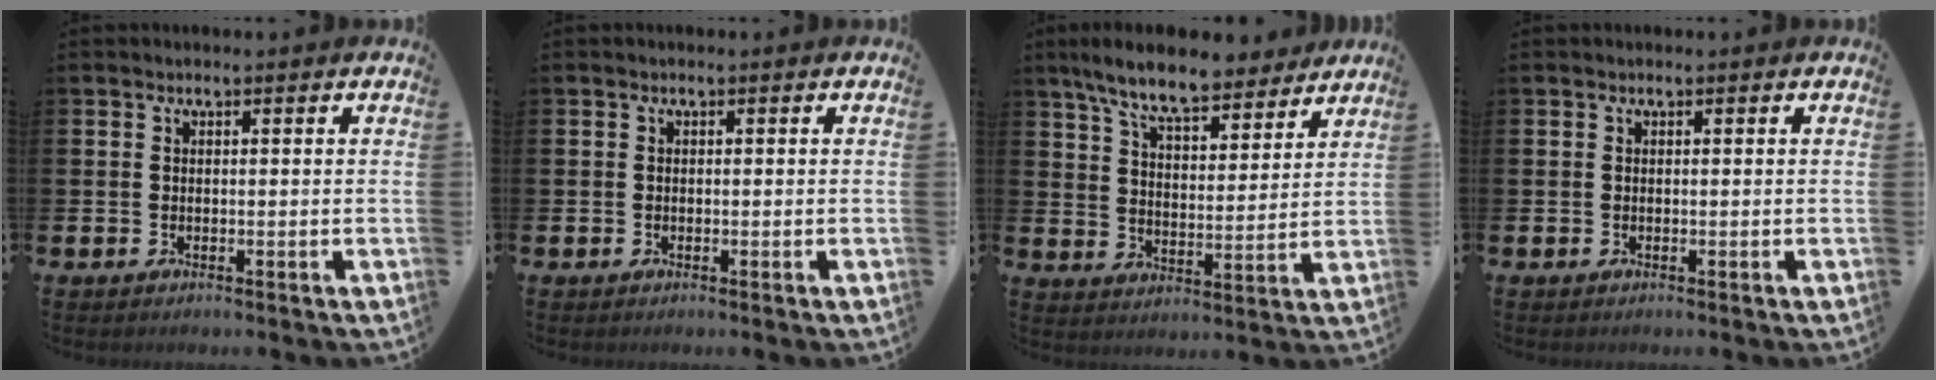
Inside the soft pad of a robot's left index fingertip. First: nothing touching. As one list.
[{"total": 0.0}, {"total": 9.2, "force": [8.3, 1.7, 3.6], "torque": [-0.096, -0.037, 0.149]}, {"total": 0.0}]